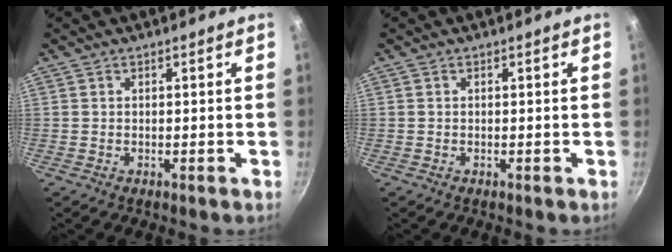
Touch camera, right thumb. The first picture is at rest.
{"total": 0.0}